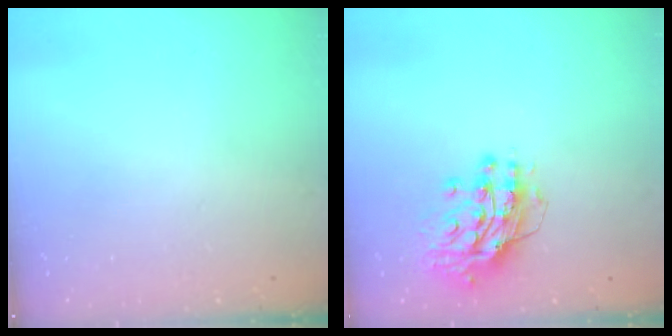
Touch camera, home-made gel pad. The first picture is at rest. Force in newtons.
{"total": 12.9, "press": 12.8, "slide": 1.2}